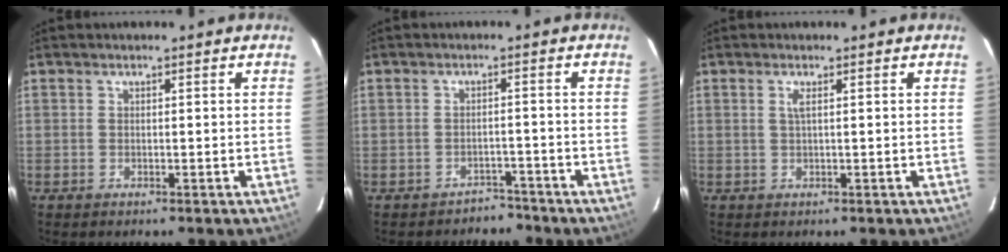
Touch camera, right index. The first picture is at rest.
{"total": 3.5, "force": [-2.9, 1.8, -0.5], "torque": [0.009, 0.021, -0.036]}
{"total": 1.2, "force": [0.3, -0.2, 1.1], "torque": [-0.024, 0.001, 0.005]}